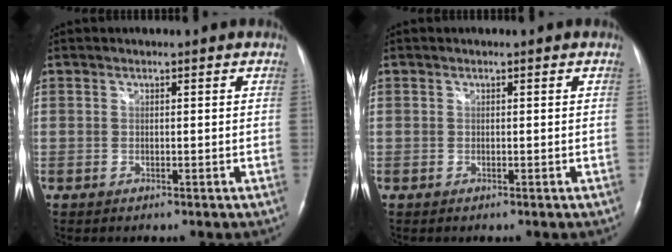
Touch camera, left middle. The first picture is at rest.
{"total": 0.0}